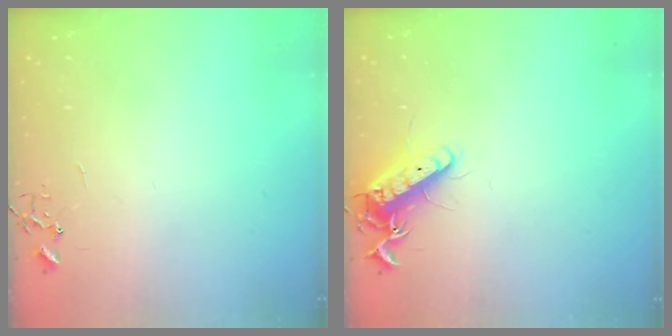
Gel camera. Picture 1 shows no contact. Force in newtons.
{"total": 12.7, "press": 12.6, "slide": 1.5}